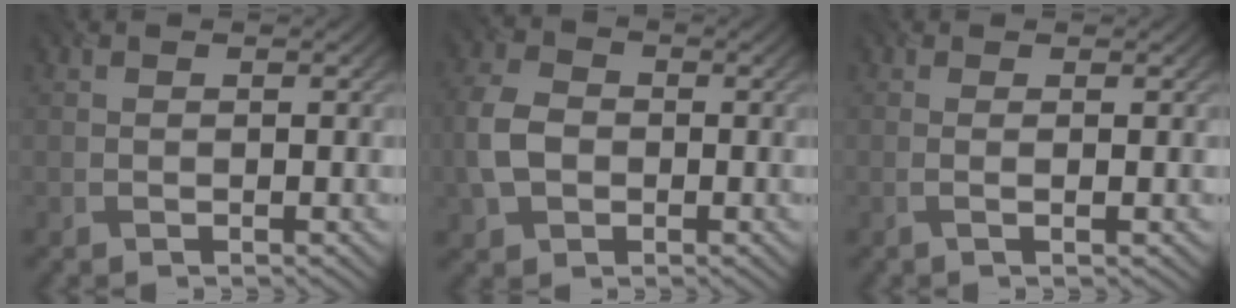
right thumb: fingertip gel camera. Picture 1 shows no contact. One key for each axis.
{"total": 5.8, "fx": -0.9, "fy": 4.4, "fz": 3.6, "tx": -0.103, "ty": -0.001, "tz": -0.026}
{"total": 1.3, "fx": 0.0, "fy": 0.1, "fz": 1.3, "tx": -0.026, "ty": 0.004, "tz": -0.006}